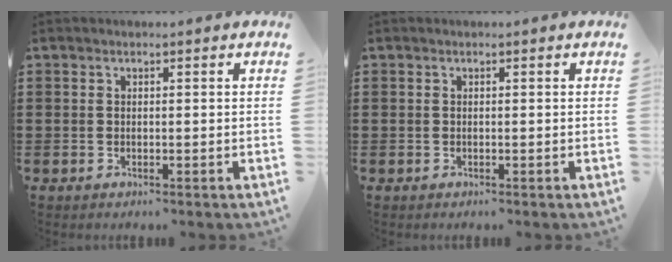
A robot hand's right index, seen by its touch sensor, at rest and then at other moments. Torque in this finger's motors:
{"motor_torque": [0.05, 0.05, 0.00, 0.00]}